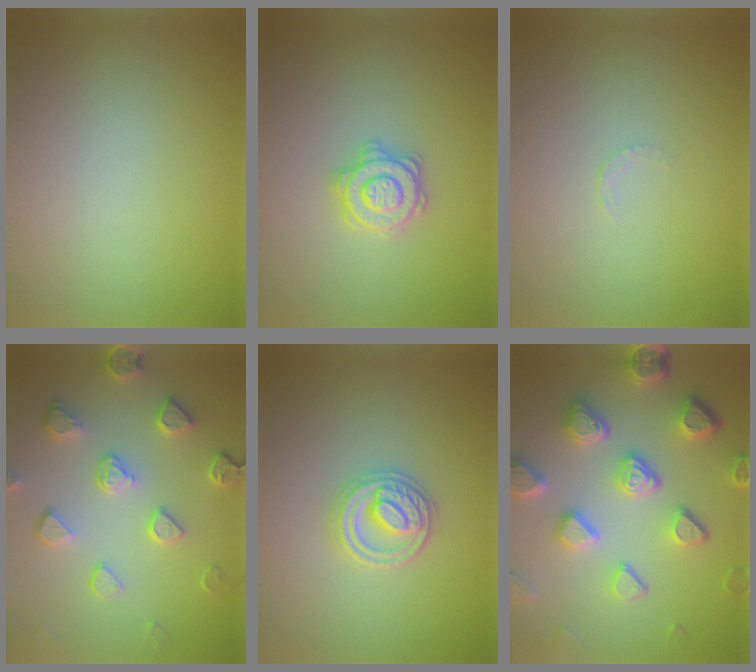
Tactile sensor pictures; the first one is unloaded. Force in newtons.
{"total": 2.8, "press": 2.8, "slide": 0.4}
{"total": 0.7, "press": 0.6, "slide": 0.3}
{"total": 4.1, "press": 3.8, "slide": 1.4}
{"total": 2.8, "press": 2.8, "slide": 0.4}
{"total": 6.9, "press": 5.4, "slide": 4.2}